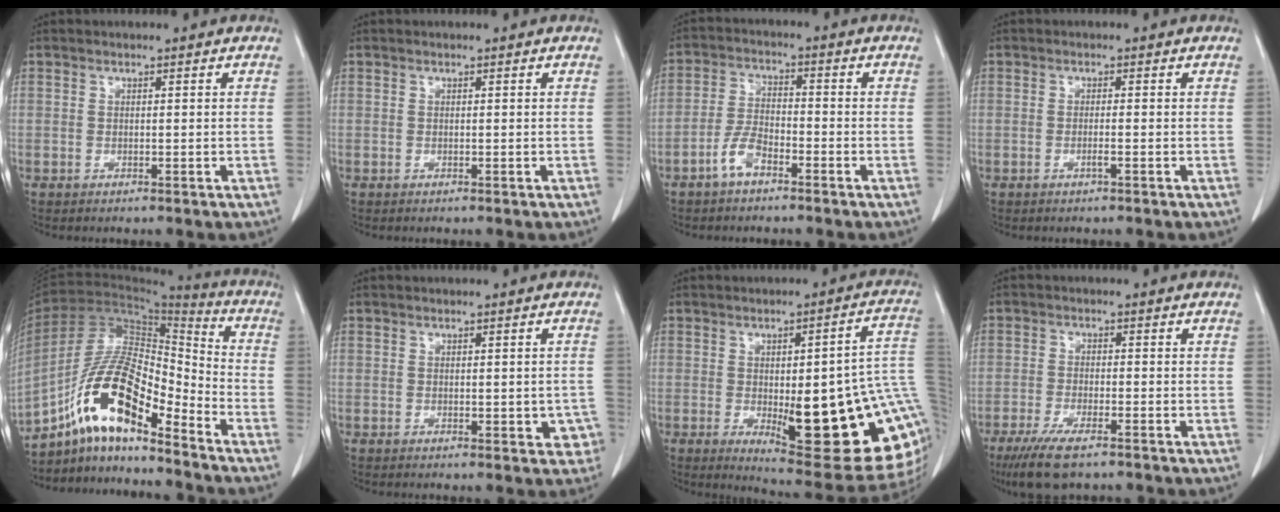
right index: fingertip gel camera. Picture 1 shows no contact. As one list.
[{"total": 0.0}, {"total": 4.8, "force": [-3.1, 1.7, 3.2], "torque": [-0.073, 0.006, -0.061]}, {"total": 1.2, "force": [-0.5, -0.2, 1.0], "torque": [-0.020, 0.000, -0.009]}, {"total": 15.6, "force": [-9.6, 3.7, 11.8], "torque": [-0.225, 0.025, -0.168]}, {"total": 3.6, "force": [-0.8, 1.8, 3.0], "torque": [-0.017, 0.006, -0.004]}, {"total": 24.0, "force": [-2.6, 5.3, 23.3], "torque": [-0.224, 0.002, -0.019]}, {"total": 7.3, "force": [-5.1, 1.4, 5.0], "torque": [-0.093, -0.018, -0.085]}]